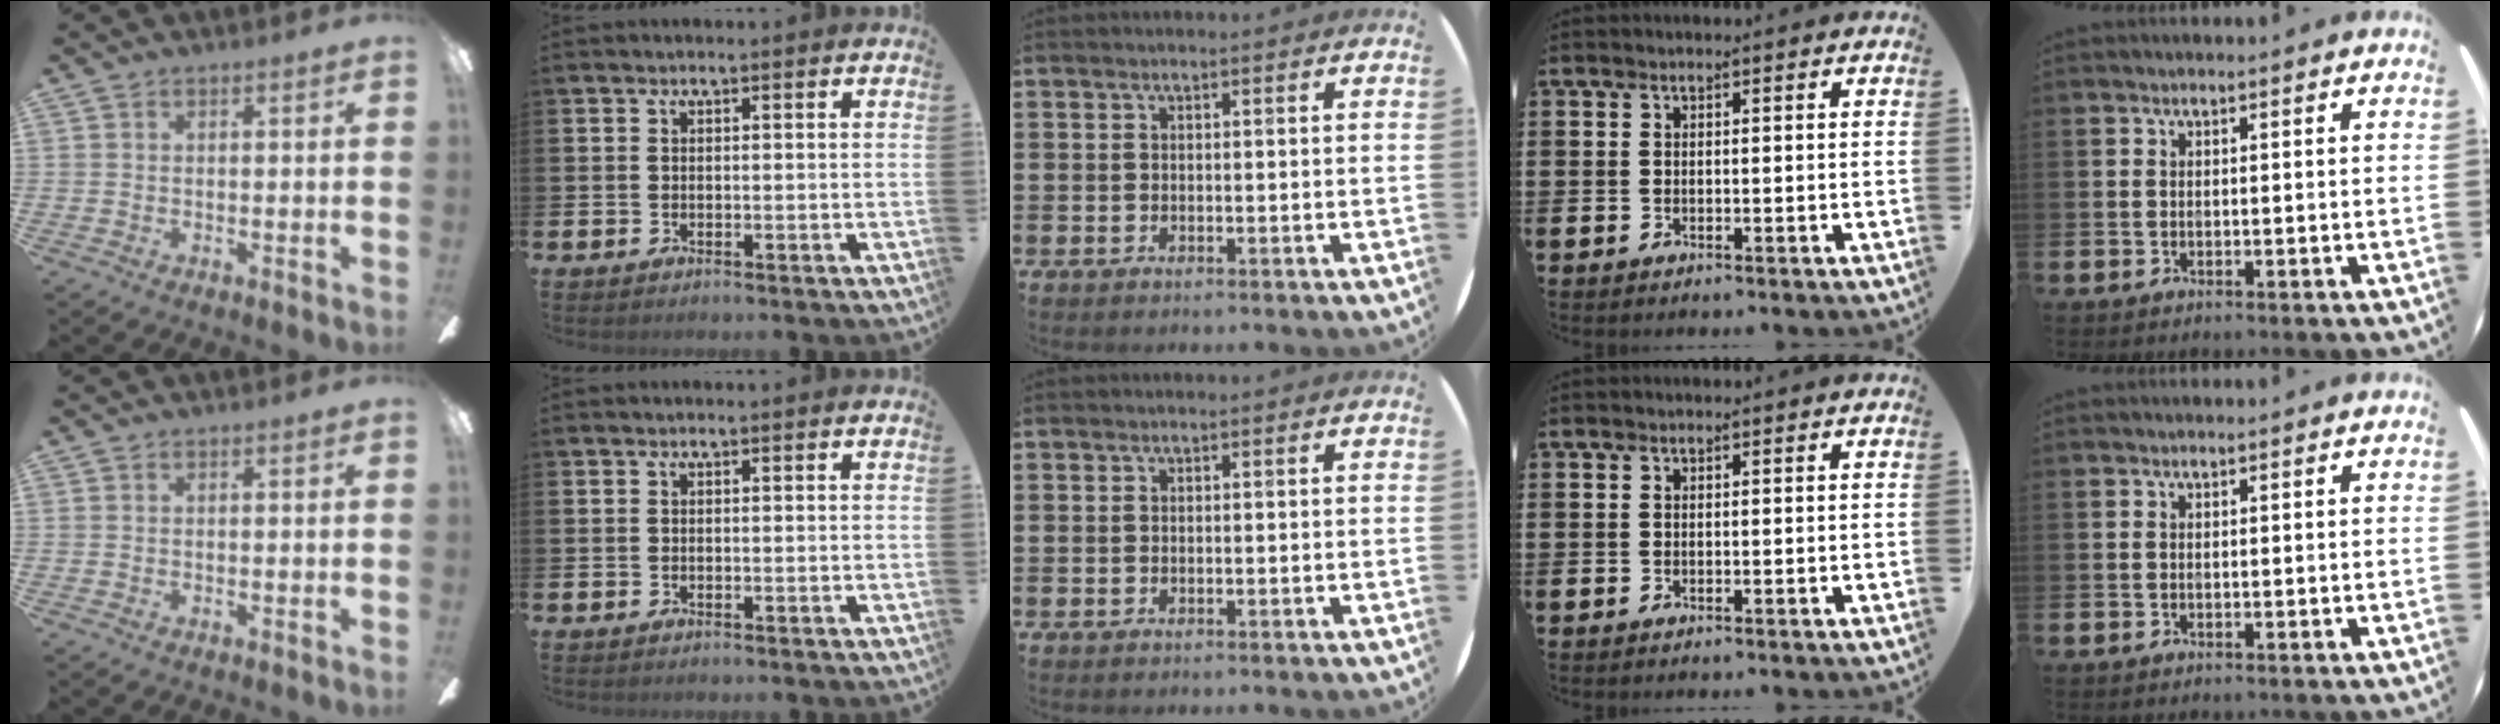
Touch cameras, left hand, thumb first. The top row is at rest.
{}